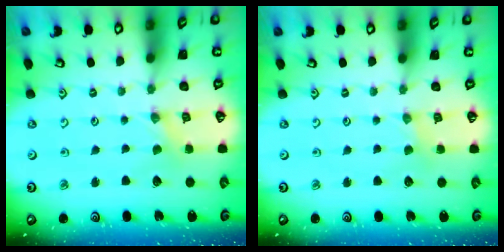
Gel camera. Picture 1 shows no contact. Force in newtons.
{"total": 1.0, "press": 0.9, "slide": 0.3}